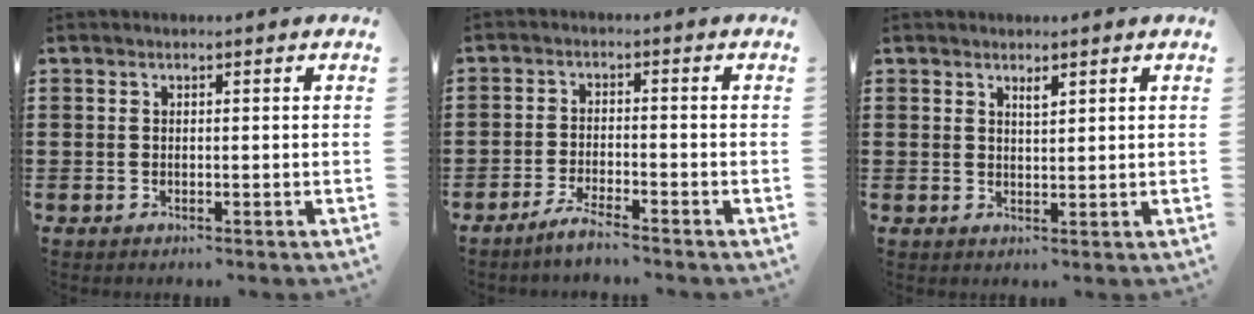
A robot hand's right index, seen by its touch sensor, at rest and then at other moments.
{"total": 3.3, "force": [-3.0, -0.3, 1.3], "torque": [-0.030, -0.003, -0.058]}
{"total": 1.4, "force": [1.1, 0.3, 0.8], "torque": [-0.018, 0.000, 0.020]}